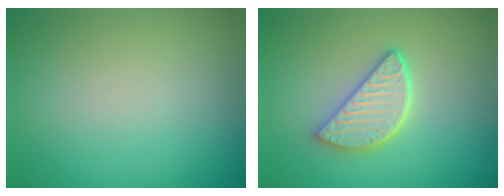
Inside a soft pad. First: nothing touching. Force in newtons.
{"total": 4.2, "press": 3.4, "slide": 2.4}